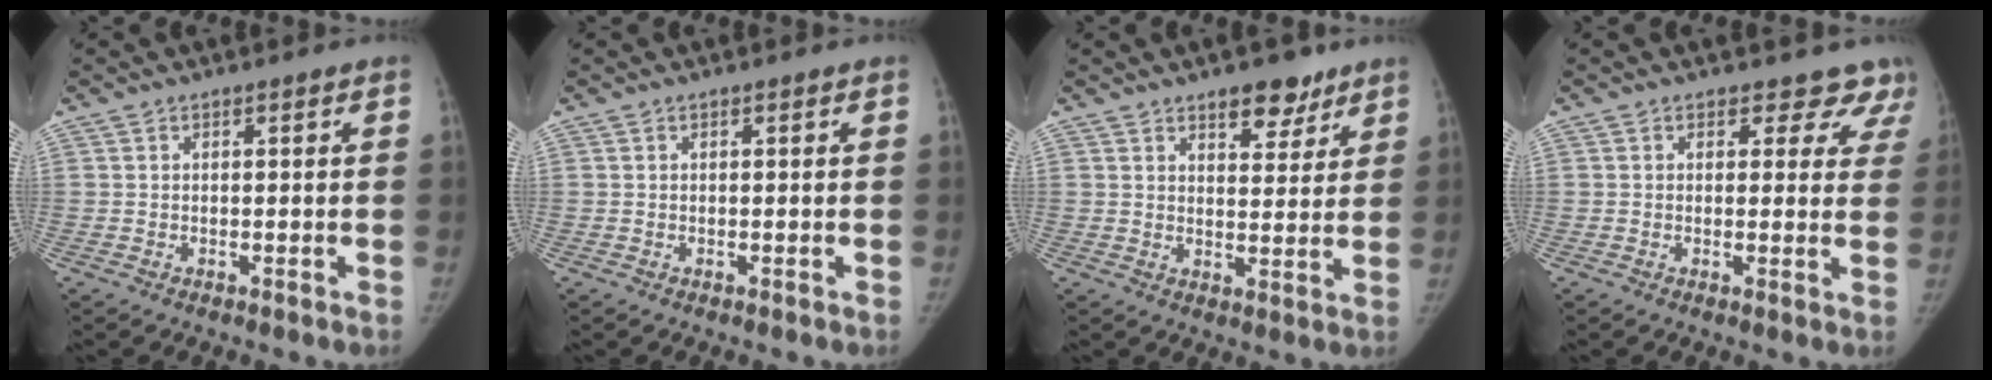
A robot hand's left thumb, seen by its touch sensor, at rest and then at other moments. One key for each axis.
{"total": 0.0}
{"total": 7.1, "fx": 4.9, "fy": 3.4, "fz": 3.8, "tx": -0.018, "ty": -0.028, "tz": 0.071}
{"total": 6.9, "fx": 5.8, "fy": 3.7, "fz": 0.5, "tx": 0.049, "ty": -0.021, "tz": 0.039}